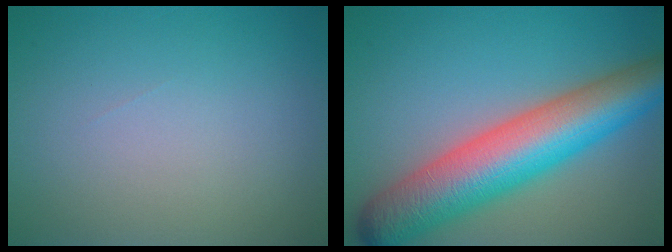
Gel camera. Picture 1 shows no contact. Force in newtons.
{"total": 10.9, "press": 10.9, "slide": 0.4}